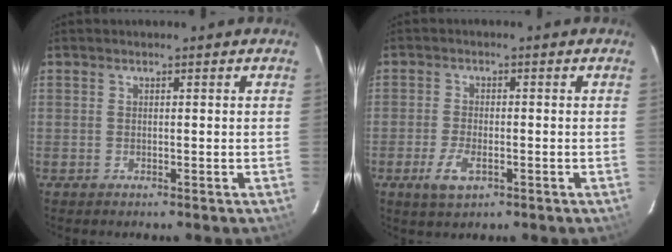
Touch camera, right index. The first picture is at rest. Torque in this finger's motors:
{"motor_torque": [0.41, -0.46, 0.31, 0.06]}